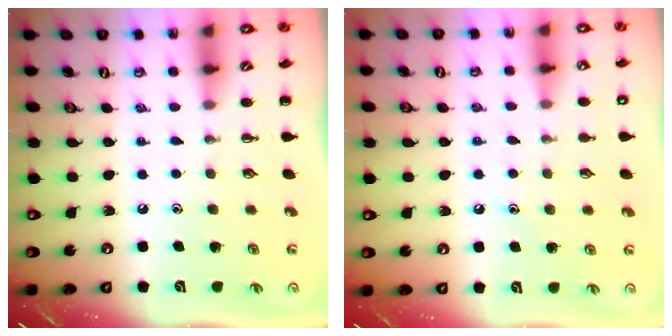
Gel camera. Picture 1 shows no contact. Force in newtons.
{"total": 6.4, "press": 6.2, "slide": 1.8}